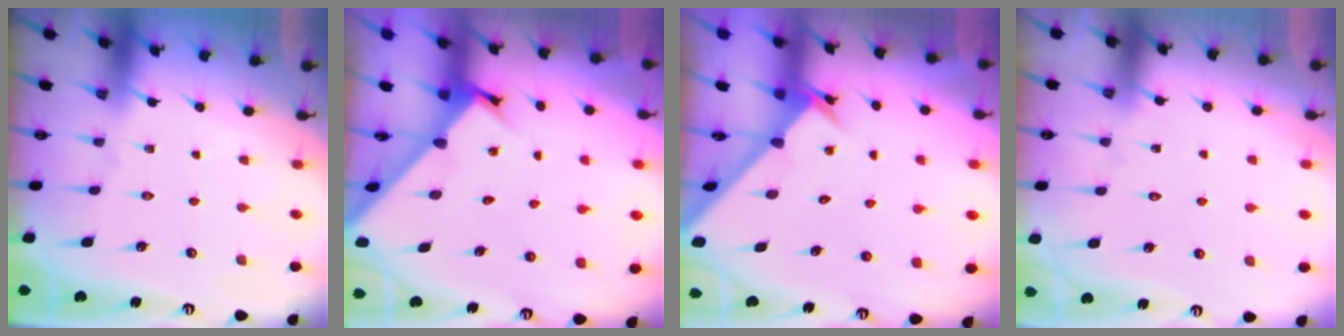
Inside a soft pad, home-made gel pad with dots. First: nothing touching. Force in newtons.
{"total": 2.4, "press": 2.4, "slide": 0.2}
{"total": 2.5, "press": 2.5, "slide": 0.2}
{"total": 5.6, "press": 5.6, "slide": 0.3}